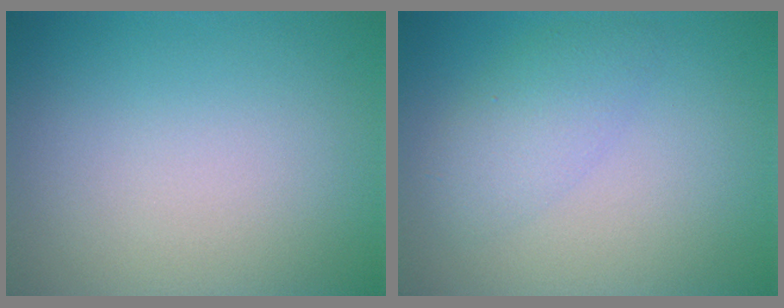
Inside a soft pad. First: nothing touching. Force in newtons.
{"total": 2.8, "press": 2.8, "slide": 0.1}